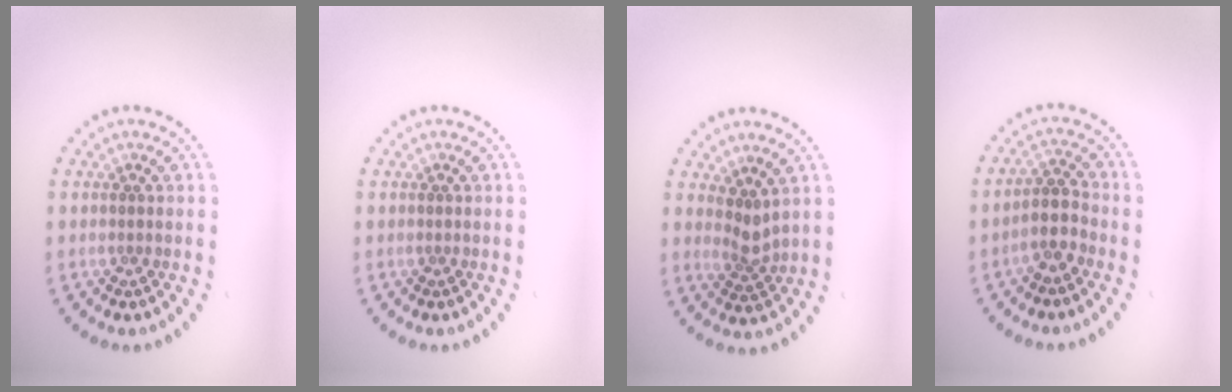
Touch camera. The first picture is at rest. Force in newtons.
{"total": 0.0}
{"total": 1.9, "press": 1.4, "slide": 1.3}
{"total": 2.6, "press": 2.2, "slide": 1.4}